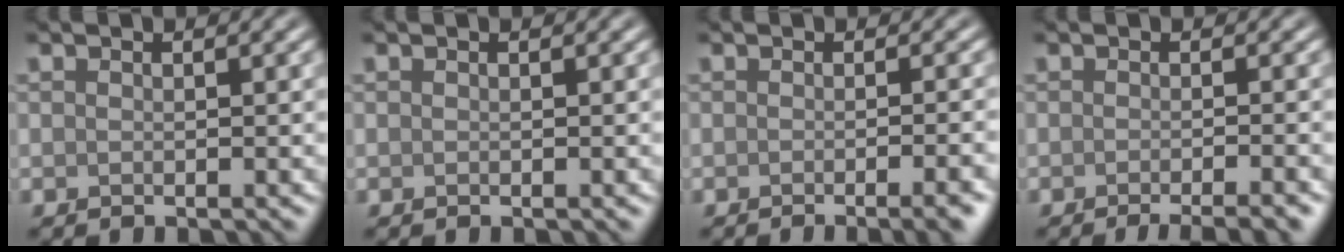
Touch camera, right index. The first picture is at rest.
{"total": 0.0}
{"total": 4.7, "force": [-2.1, 1.6, 3.9], "torque": [-0.015, 0.007, -0.023]}
{"total": 4.4, "force": [-3.0, 1.2, 3.1], "torque": [-0.018, 0.005, -0.034]}